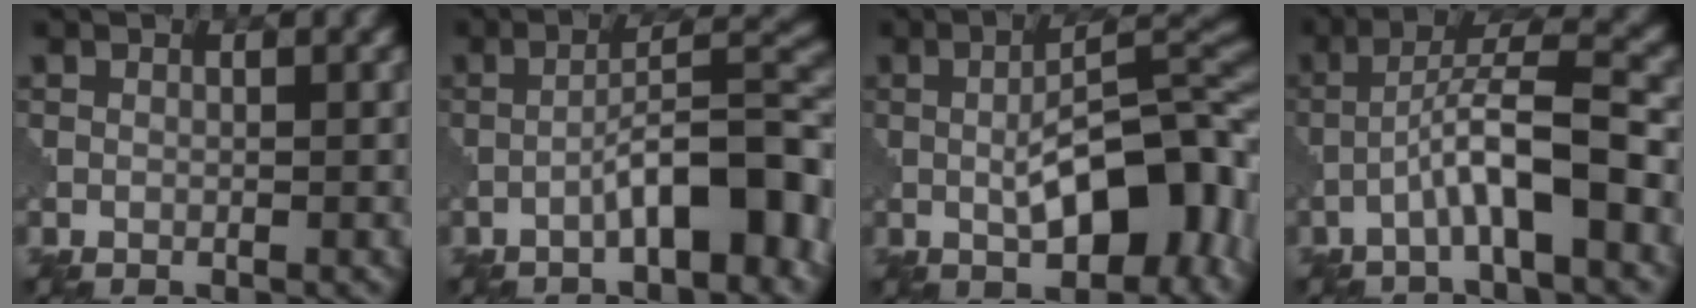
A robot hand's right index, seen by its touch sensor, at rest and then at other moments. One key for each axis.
{"total": 7.7, "fx": -3.4, "fy": 2.0, "fz": 6.6, "tx": -0.096, "ty": 0.027, "tz": -0.056}
{"total": 11.4, "fx": -2.0, "fy": 4.8, "fz": 10.1, "tx": -0.147, "ty": 0.002, "tz": -0.030}
{"total": 5.9, "fx": -2.4, "fy": 0.8, "fz": 5.3, "tx": -0.093, "ty": 0.023, "tz": -0.047}